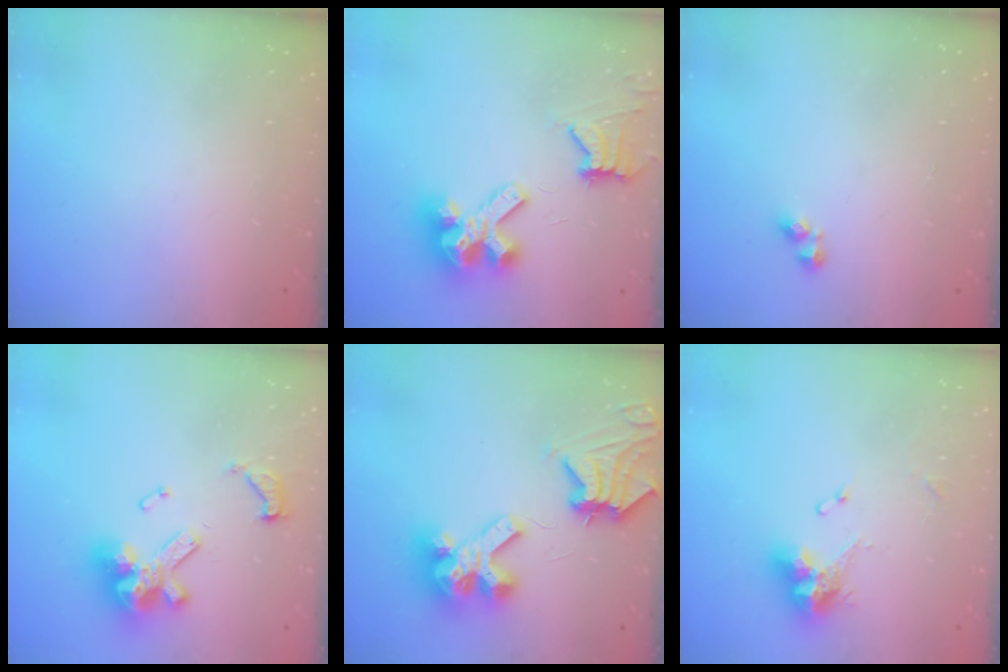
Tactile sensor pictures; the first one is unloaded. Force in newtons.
{"total": 11.8, "press": 11.7, "slide": 1.4}
{"total": 2.8, "press": 2.8, "slide": 0.3}
{"total": 14.3, "press": 14.2, "slide": 1.7}
{"total": 12.4, "press": 12.3, "slide": 1.4}
{"total": 9.9, "press": 9.8, "slide": 1.1}